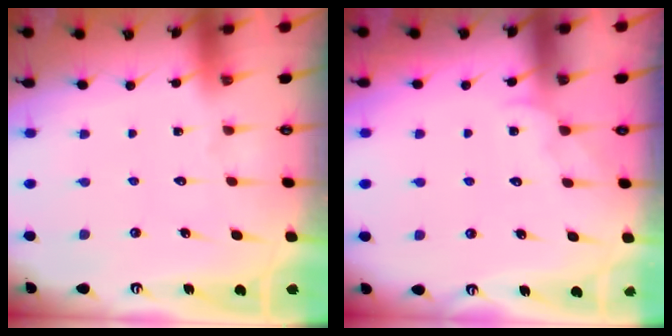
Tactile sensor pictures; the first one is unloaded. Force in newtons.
{"total": 2.5, "press": 2.5, "slide": 0.4}